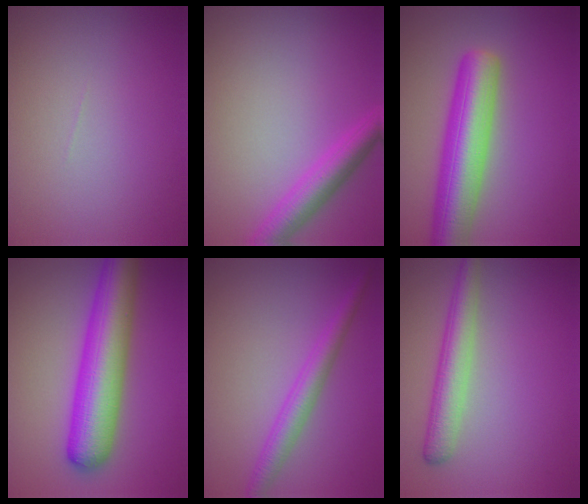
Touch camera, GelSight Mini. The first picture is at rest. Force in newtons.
{"total": 3.6, "press": 3.6, "slide": 0.1}
{"total": 7.8, "press": 7.8, "slide": 0.2}
{"total": 8.8, "press": 8.8, "slide": 0.2}
{"total": 3.0, "press": 3.0, "slide": 0.2}
{"total": 3.7, "press": 3.7, "slide": 0.1}